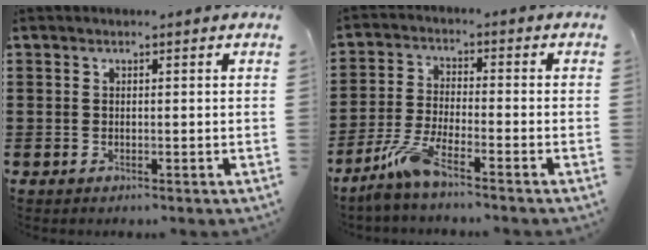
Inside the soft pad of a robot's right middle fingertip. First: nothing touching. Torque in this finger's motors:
{"motor_torque": [0.10, -0.40, 0.35, 0.12]}